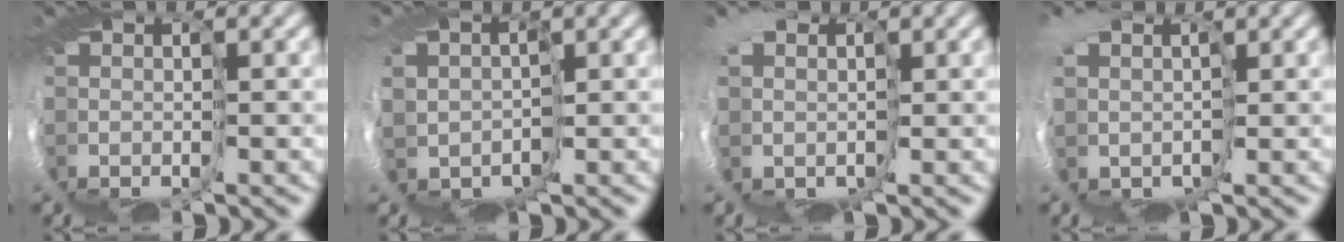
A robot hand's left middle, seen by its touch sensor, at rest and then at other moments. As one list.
[{"total": 5.7, "force": [0.5, 4.4, 3.6], "torque": [-0.064, -0.014, 0.002]}, {"total": 5.1, "force": [1.3, 4.2, 2.5], "torque": [-0.048, -0.016, 0.011]}, {"total": 4.7, "force": [1.6, 3.5, 2.7], "torque": [-0.063, -0.024, 0.021]}]